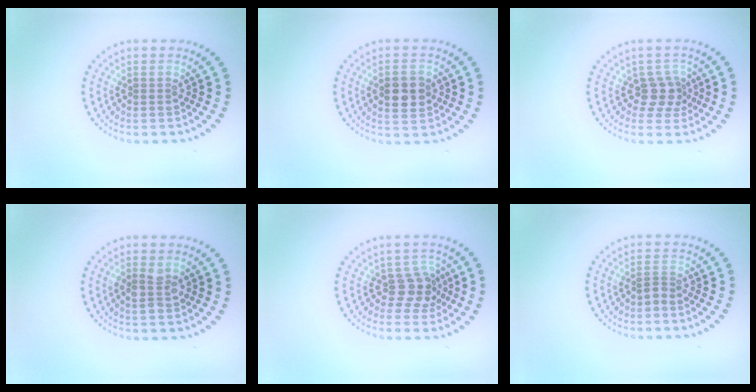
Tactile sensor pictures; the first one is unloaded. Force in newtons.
{"total": 3.6, "press": 3.6, "slide": 0.2}
{"total": 2.5, "press": 2.0, "slide": 1.6}
{"total": 2.0, "press": 2.0, "slide": 0.2}
{"total": 2.6, "press": 1.9, "slide": 1.7}
{"total": 0.8, "press": 0.5, "slide": 0.7}